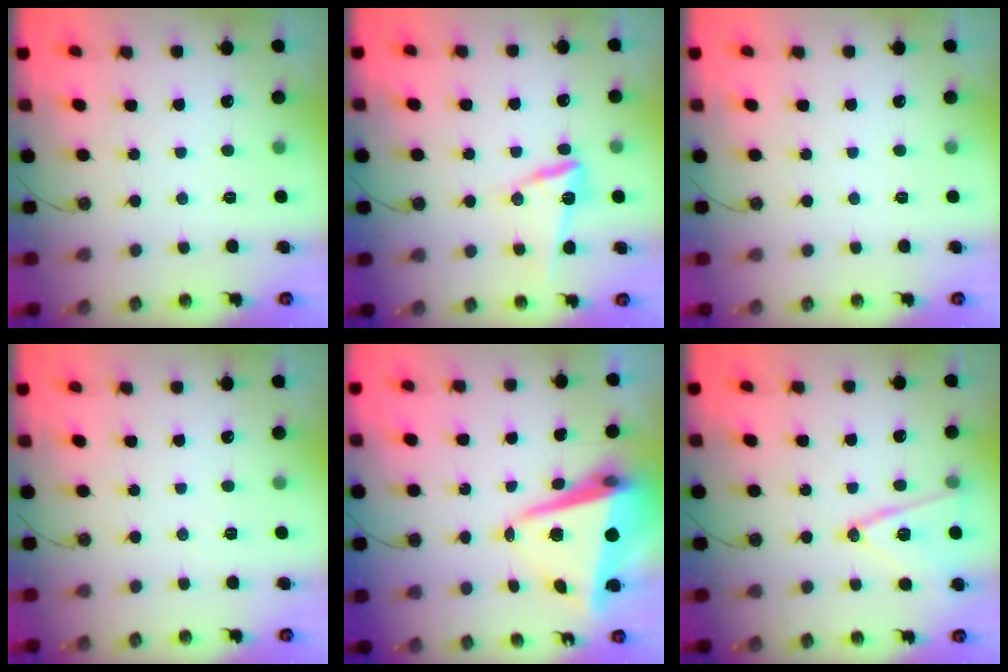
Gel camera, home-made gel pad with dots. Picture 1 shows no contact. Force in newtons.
{"total": 11.7, "press": 11.6, "slide": 1.3}
{"total": 0.0}
{"total": 5.4, "press": 3.0, "slide": 4.5}
{"total": 10.7, "press": 10.7, "slide": 0.9}
{"total": 13.3, "press": 12.9, "slide": 3.5}